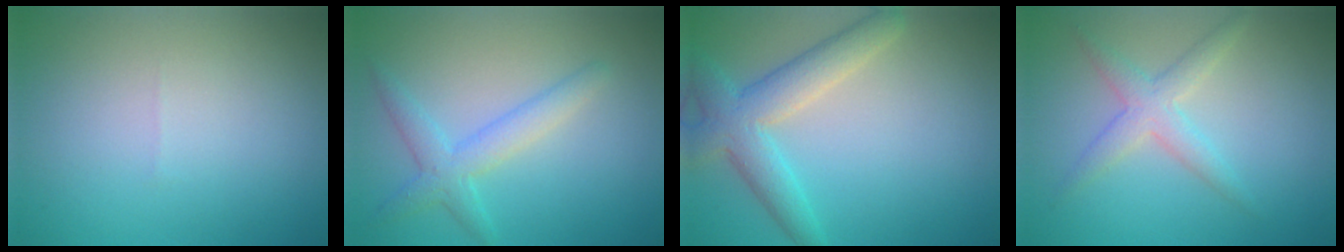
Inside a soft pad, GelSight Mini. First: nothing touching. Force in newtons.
{"total": 2.9, "press": 2.9, "slide": 0.1}
{"total": 4.9, "press": 4.9, "slide": 0.3}
{"total": 2.8, "press": 2.8, "slide": 0.1}